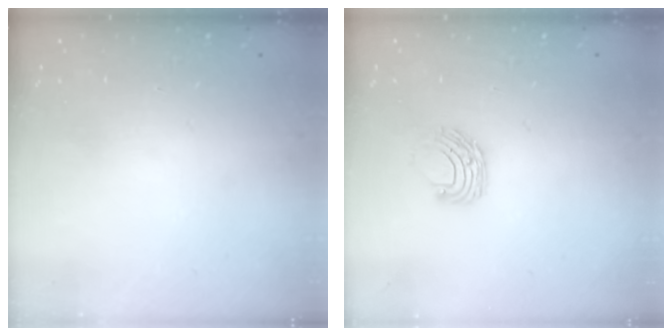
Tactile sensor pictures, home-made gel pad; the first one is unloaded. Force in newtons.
{"total": 7.1, "press": 7.0, "slide": 0.7}